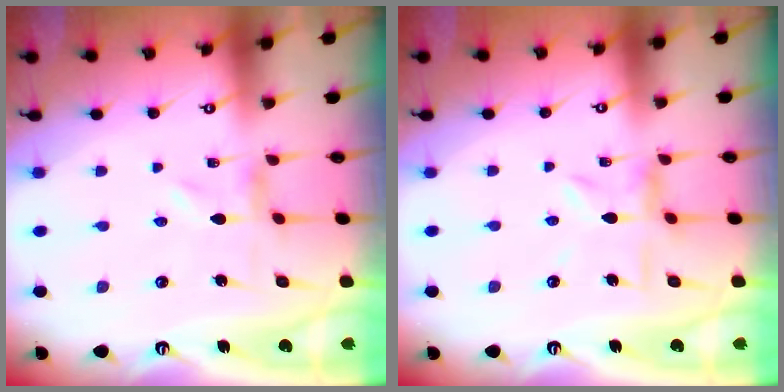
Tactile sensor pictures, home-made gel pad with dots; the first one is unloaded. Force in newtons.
{"total": 5.8, "press": 5.7, "slide": 0.6}